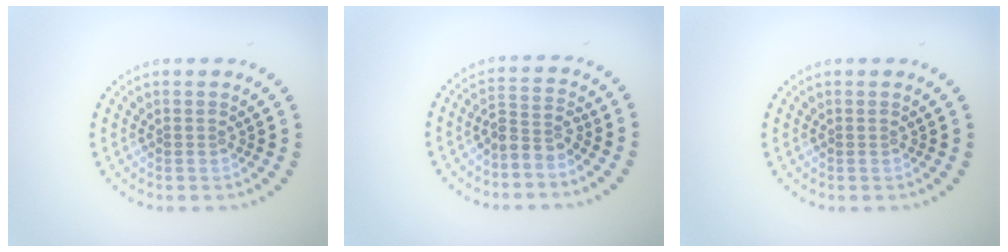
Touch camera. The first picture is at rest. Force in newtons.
{"total": 2.6, "press": 1.9, "slide": 1.7}
{"total": 0.0}